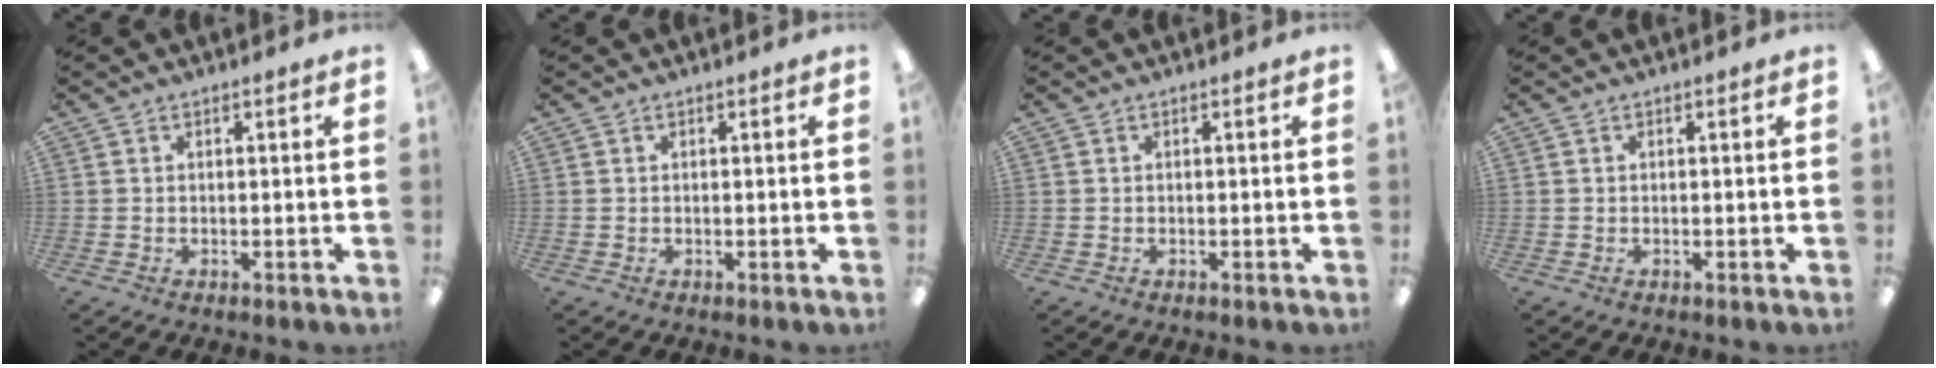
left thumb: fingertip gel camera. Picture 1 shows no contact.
{"total": 0.0}
{"total": 0.0}
{"total": 0.0}